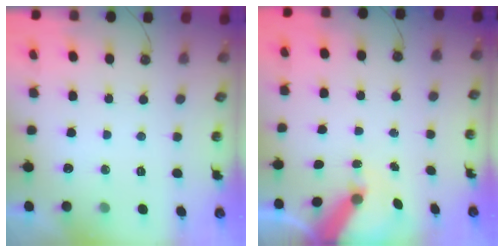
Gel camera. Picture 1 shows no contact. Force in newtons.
{"total": 7.8, "press": 7.8, "slide": 0.8}